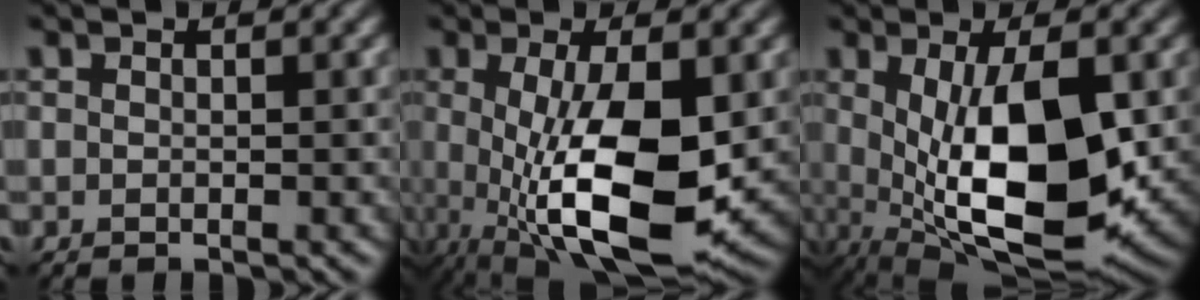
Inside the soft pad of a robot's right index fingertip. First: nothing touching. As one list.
[{"total": 11.4, "force": [-1.2, 4.3, 10.5], "torque": [-0.196, -0.026, -0.008]}, {"total": 11.7, "force": [-0.3, 5.0, 10.6], "torque": [-0.184, -0.024, 0.010]}]